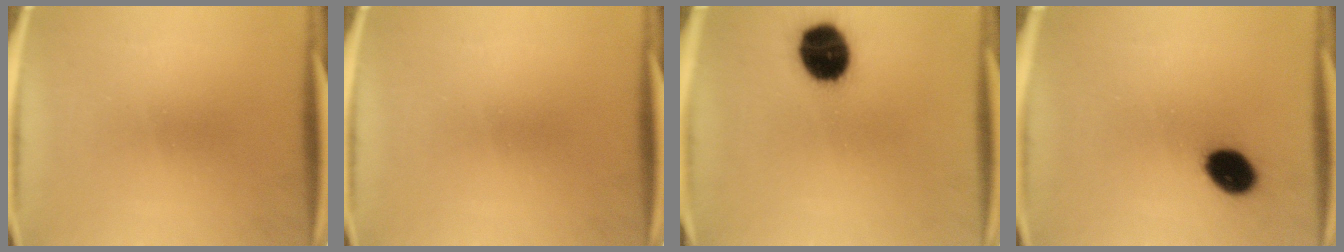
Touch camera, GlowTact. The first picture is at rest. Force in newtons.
{"total": 0.0}
{"total": 14.2}
{"total": 8.6}